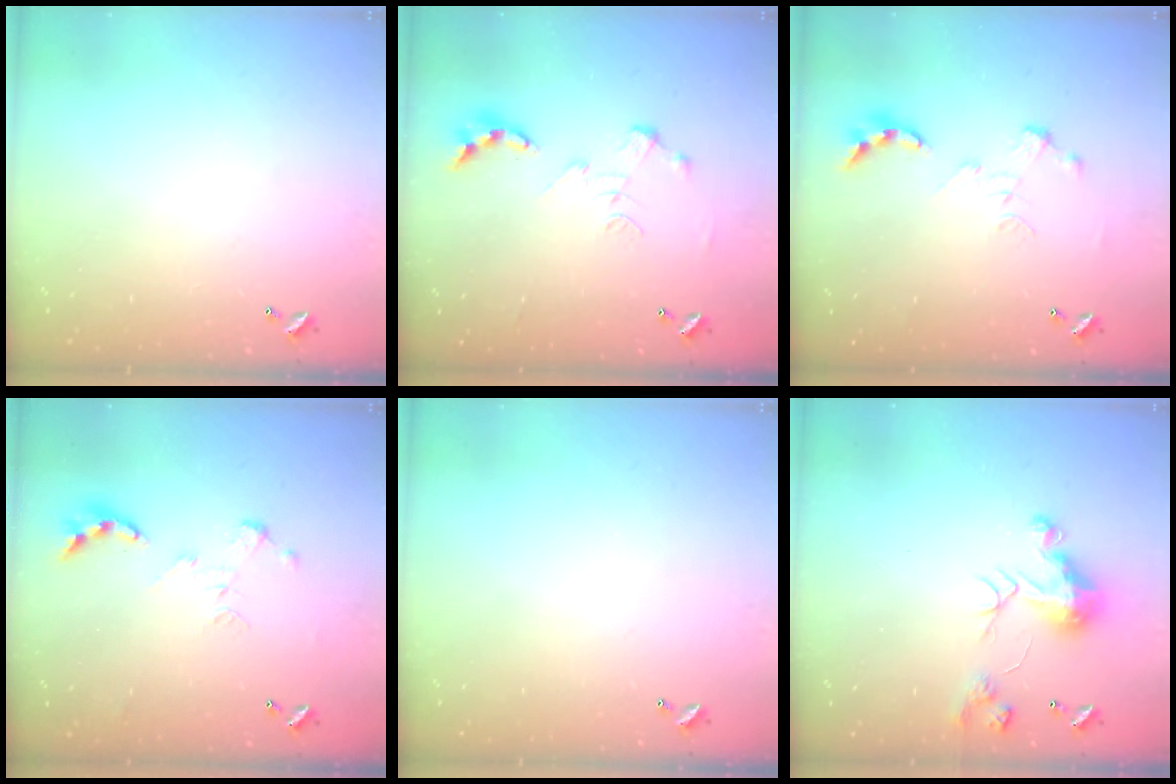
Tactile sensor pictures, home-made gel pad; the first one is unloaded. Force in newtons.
{"total": 0.0}
{"total": 0.0}
{"total": 0.0}
{"total": 0.0}
{"total": 11.0, "press": 11.0, "slide": 0.7}